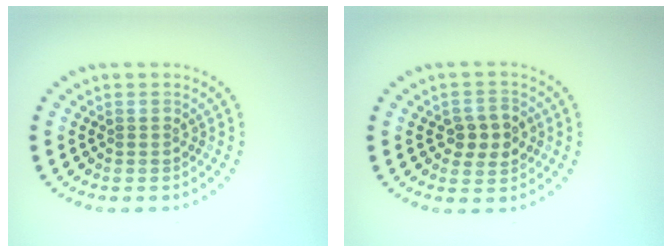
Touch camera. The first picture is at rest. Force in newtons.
{"total": 2.8, "press": 2.8, "slide": 0.3}